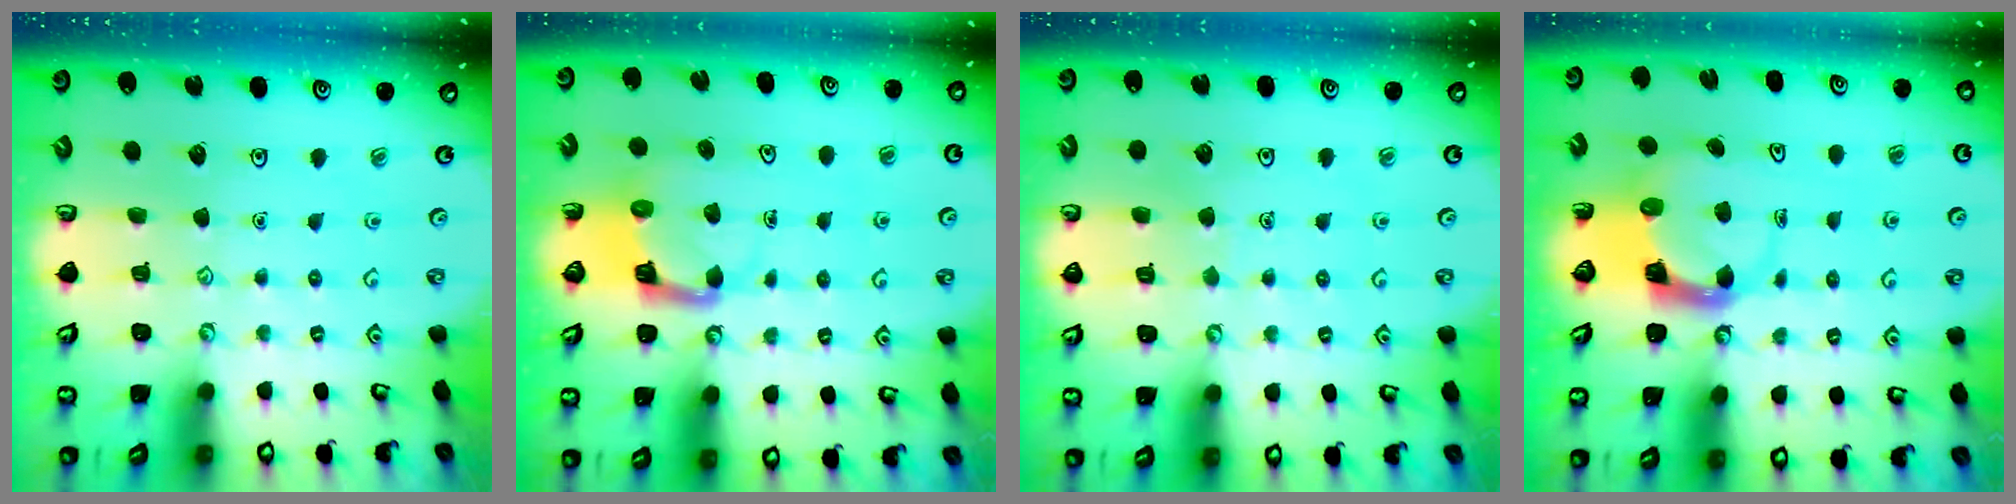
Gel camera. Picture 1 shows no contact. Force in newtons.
{"total": 4.6, "press": 4.5, "slide": 0.4}
{"total": 3.3, "press": 3.3, "slide": 0.3}
{"total": 3.7, "press": 3.6, "slide": 0.5}